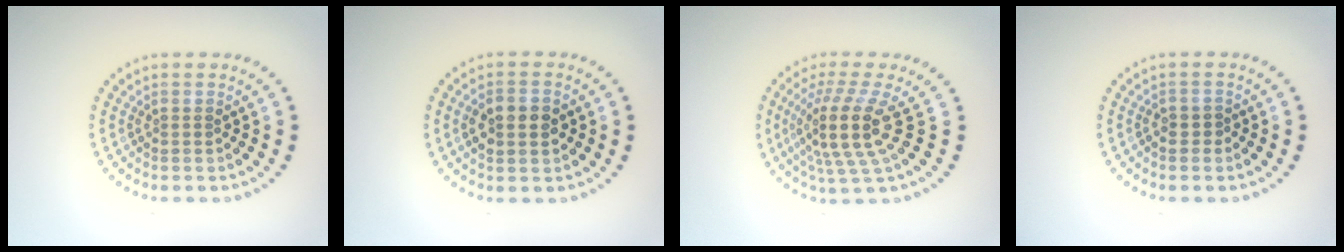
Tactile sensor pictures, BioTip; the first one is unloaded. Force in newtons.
{"total": 3.6, "press": 3.6, "slide": 0.1}
{"total": 5.0, "press": 3.7, "slide": 3.4}
{"total": 0.9, "press": 0.7, "slide": 0.5}